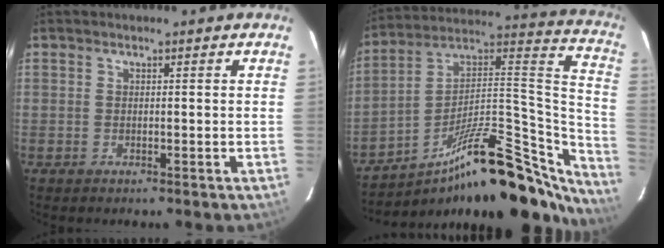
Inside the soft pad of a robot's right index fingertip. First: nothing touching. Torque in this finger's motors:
{"motor_torque": [0.80, -1.04, 0.44, 0.05]}